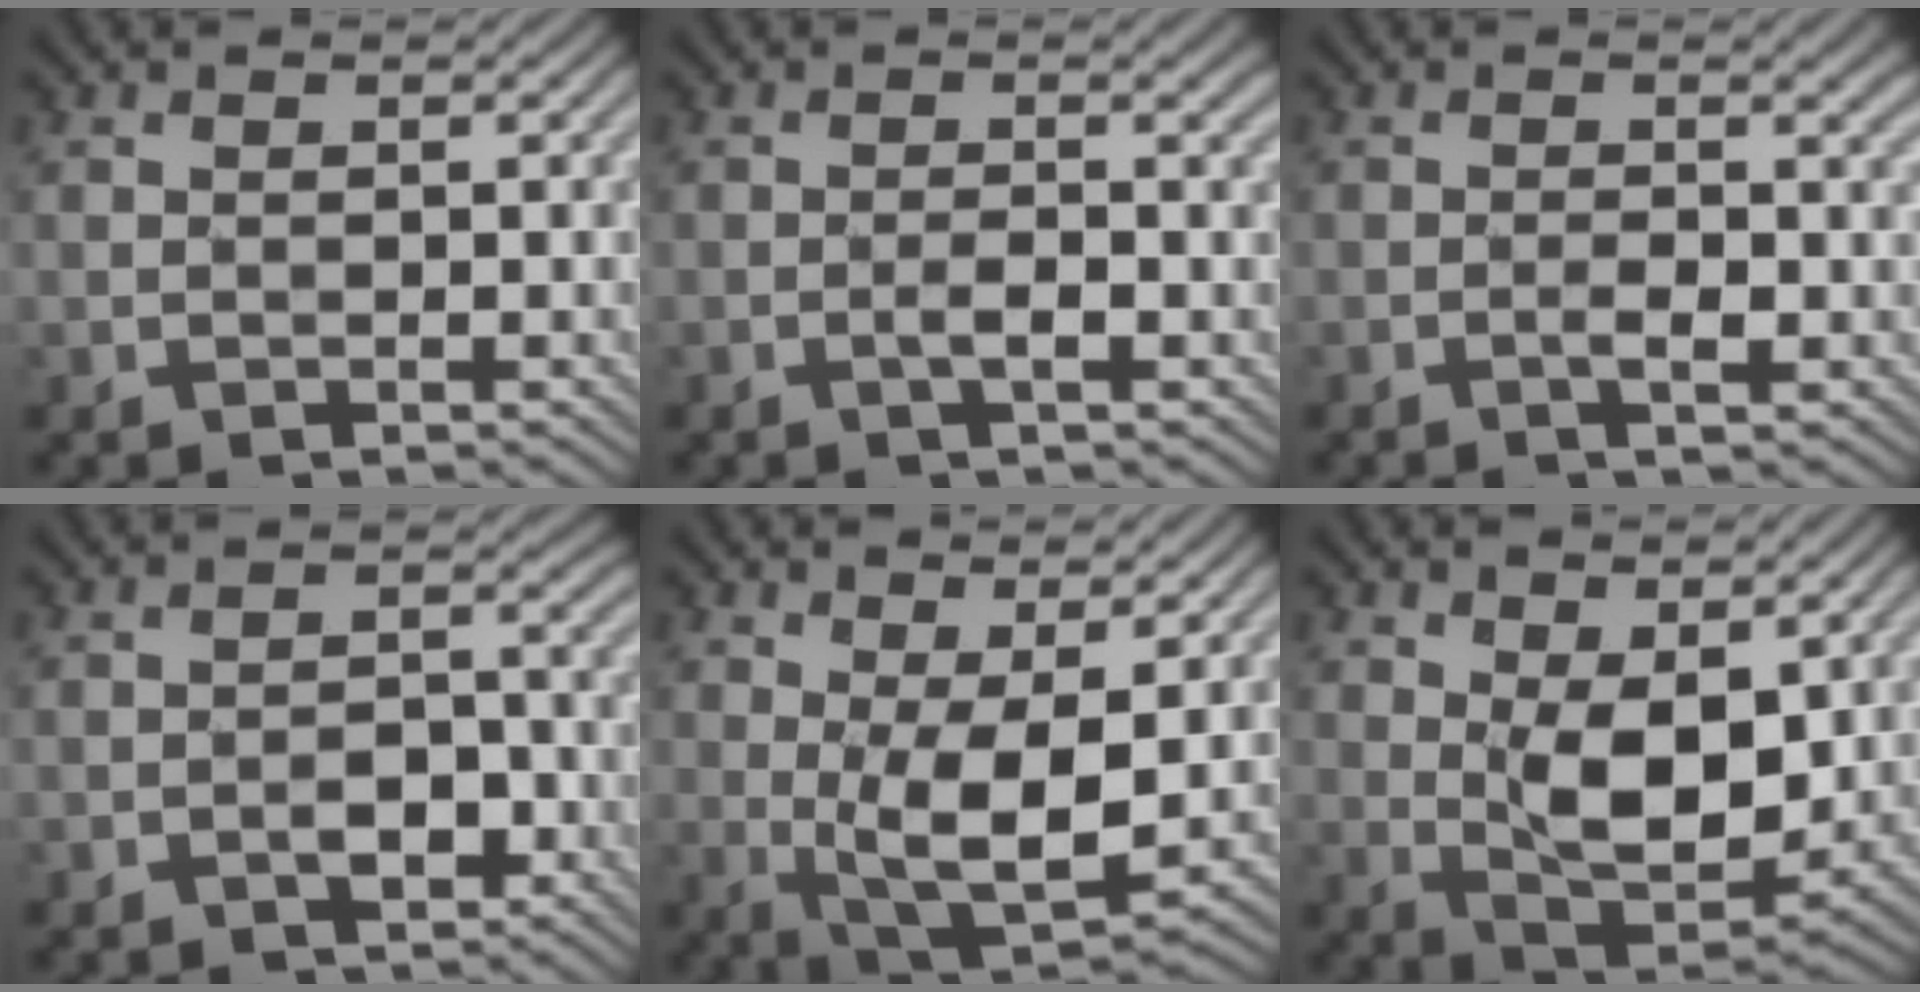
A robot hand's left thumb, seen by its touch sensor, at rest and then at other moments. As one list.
[{"total": 2.2, "force": [-0.7, -0.1, 2.0], "torque": [-0.040, 0.007, -0.015]}, {"total": 2.8, "force": [-0.7, 0.1, 2.7], "torque": [-0.048, 0.005, -0.016]}, {"total": 2.9, "force": [-1.7, 1.8, 1.6], "torque": [-0.018, 0.008, -0.029]}, {"total": 7.9, "force": [0.9, 3.2, 7.1], "torque": [-0.145, -0.003, 0.023]}, {"total": 8.4, "force": [2.1, 4.3, 6.9], "torque": [-0.141, -0.009, 0.044]}]